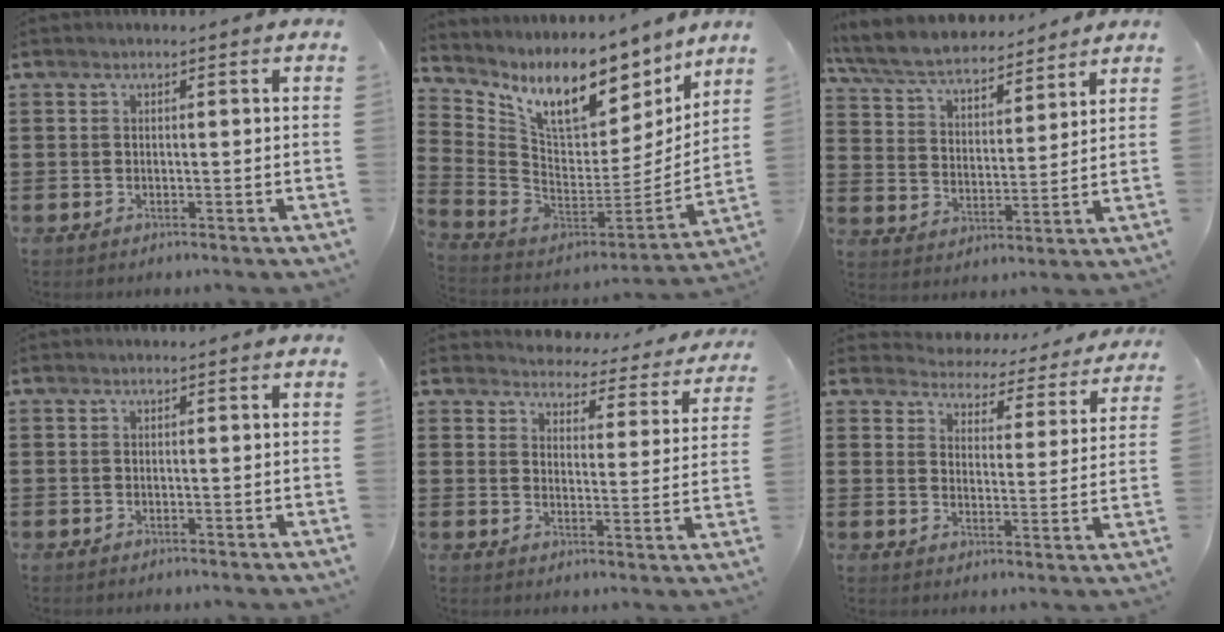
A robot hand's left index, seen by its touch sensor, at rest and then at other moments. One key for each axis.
{"total": 12.4, "fx": 8.9, "fy": 4.8, "fz": 7.2, "tx": -0.154, "ty": -0.057, "tz": 0.156}
{"total": 7.4, "fx": 6.9, "fy": 1.3, "fz": 2.5, "tx": -0.078, "ty": -0.032, "tz": 0.120}
{"total": 0.0}
{"total": 3.6, "fx": 3.5, "fy": 0.5, "fz": 0.0, "tx": -0.023, "ty": -0.030, "tz": 0.057}
{"total": 3.4, "fx": 3.4, "fy": 0.4, "fz": -0.2, "tx": -0.021, "ty": -0.029, "tz": 0.052}